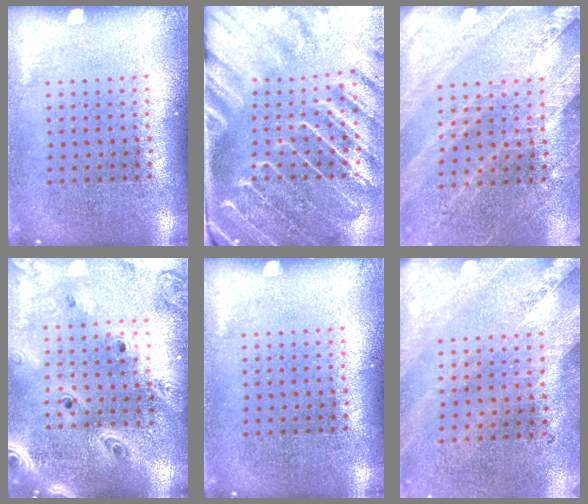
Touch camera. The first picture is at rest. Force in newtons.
{"total": 4.2, "press": 3.4, "slide": 2.4}
{"total": 2.5, "press": 2.5, "slide": 0.4}
{"total": 3.2, "press": 2.7, "slide": 1.8}
{"total": 0.0}
{"total": 2.5, "press": 2.0, "slide": 1.4}